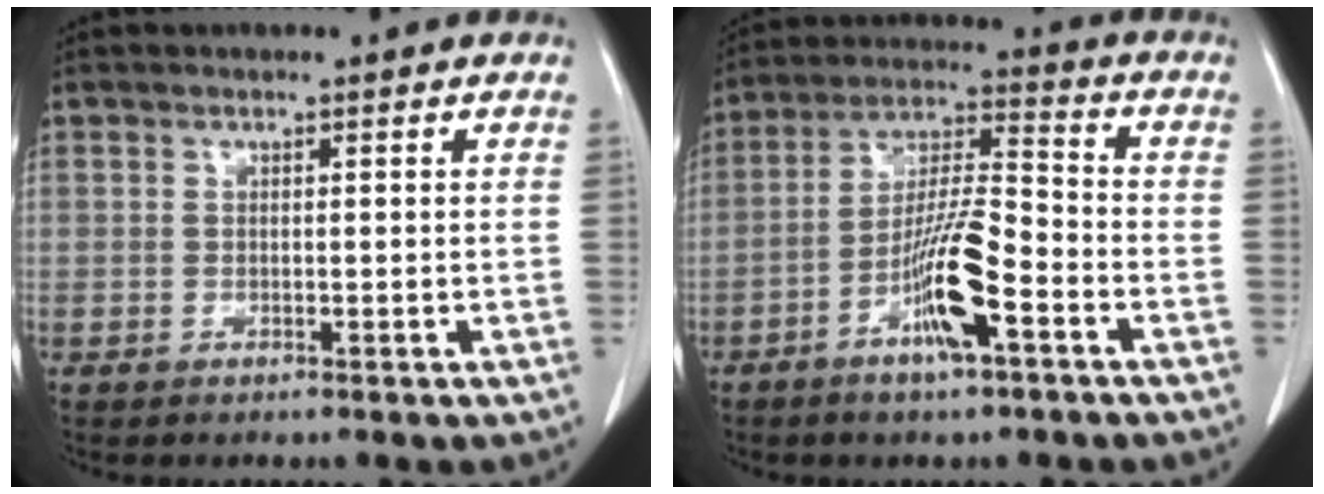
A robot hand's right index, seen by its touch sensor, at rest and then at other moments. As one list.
[{"total": 10.9, "force": [-5.0, 1.4, 9.6], "torque": [-0.184, 0.002, -0.093]}]